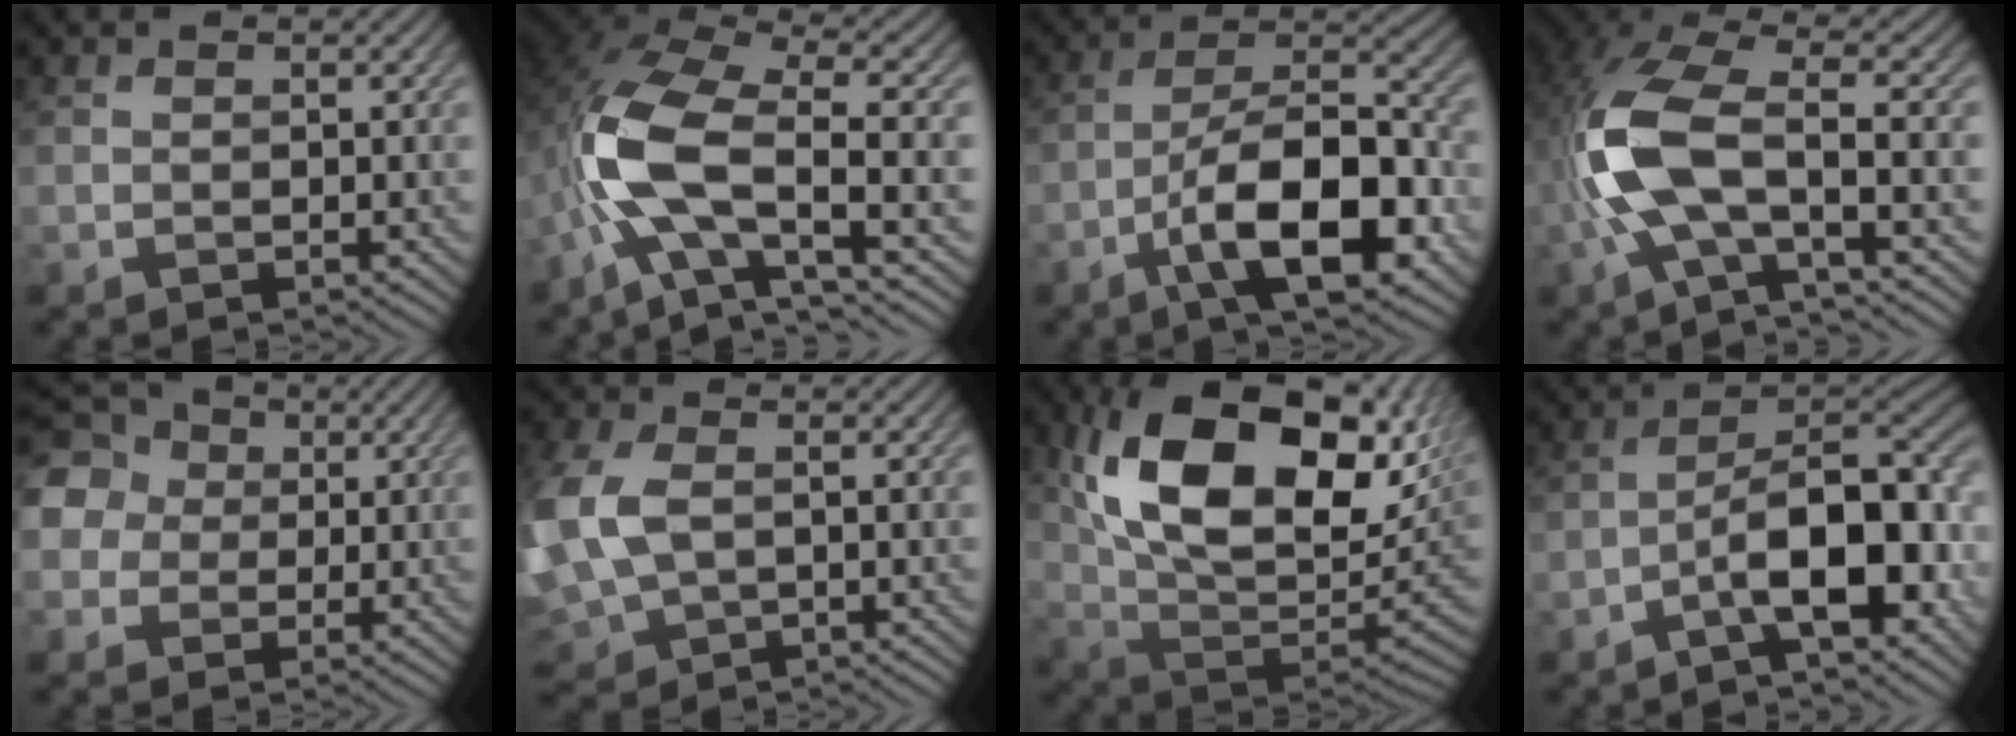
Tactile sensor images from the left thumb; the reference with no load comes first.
{"total": 13.8, "force": [-3.4, 5.7, 12.1], "torque": [-0.261, -0.012, -0.072]}
{"total": 13.5, "force": [-6.2, 5.2, 10.9], "torque": [-0.179, 0.000, -0.110]}
{"total": 12.2, "force": [-2.1, 4.5, 11.2], "torque": [-0.253, -0.002, -0.050]}
{"total": 10.4, "force": [2.5, 9.1, 4.3], "torque": [-0.141, 0.030, 0.030]}
{"total": 10.4, "force": [-0.1, 6.8, 7.9], "torque": [-0.238, -0.006, 0.009]}
{"total": 19.6, "force": [7.2, 11.2, 14.4], "torque": [-0.267, 0.006, 0.132]}
{"total": 12.9, "force": [-5.3, 4.9, 10.7], "torque": [-0.143, 0.008, -0.090]}